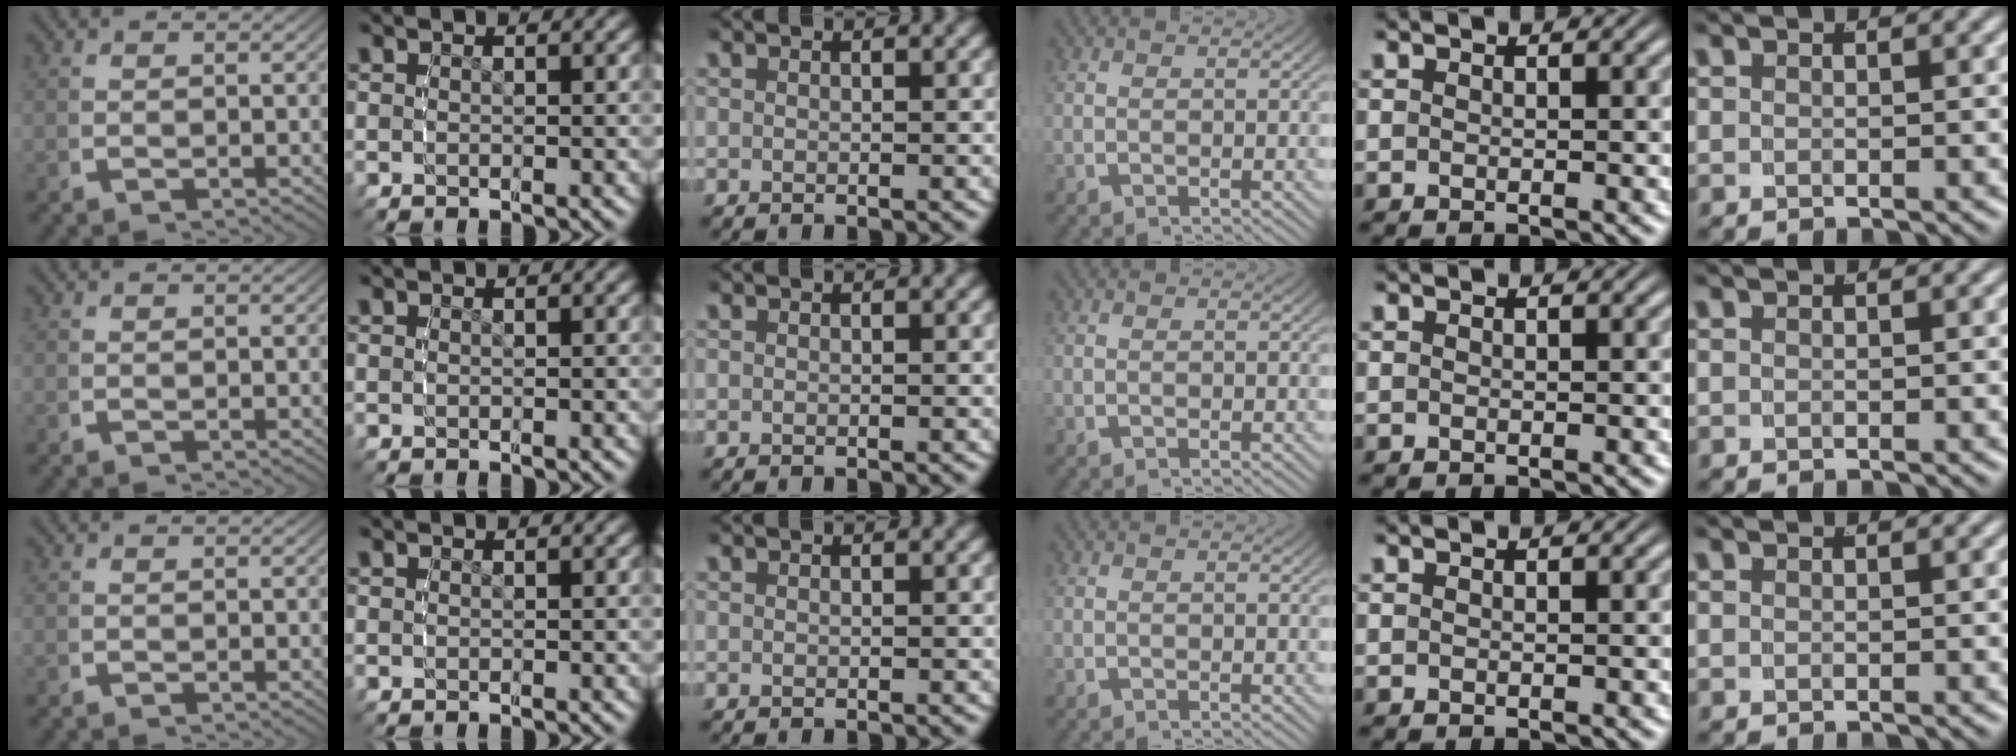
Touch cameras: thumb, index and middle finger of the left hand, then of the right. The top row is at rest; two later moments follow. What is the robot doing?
{"motion": "reach", "object": "jacket"}